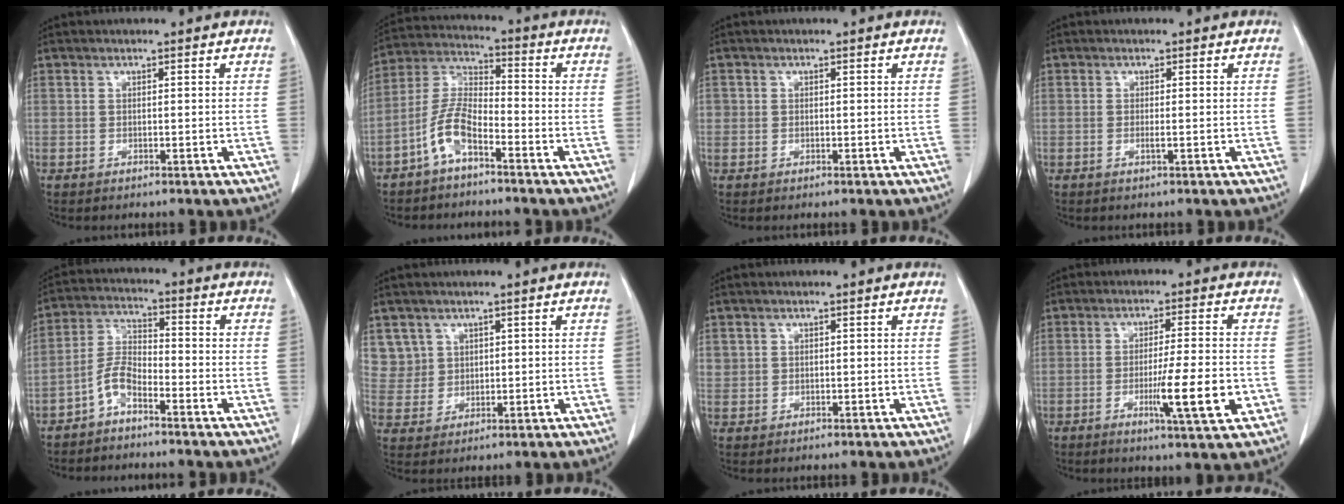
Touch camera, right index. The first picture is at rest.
{"total": 7.5, "force": [-4.5, 2.2, 5.6], "torque": [-0.134, 0.013, -0.092]}
{"total": 0.9, "force": [0.1, 0.9, 0.1], "torque": [0.008, 0.004, -0.001]}
{"total": 0.8, "force": [-0.2, -0.1, 0.8], "torque": [-0.017, -0.002, -0.004]}
{"total": 4.9, "force": [-3.5, 1.6, 3.1], "torque": [-0.074, 0.011, -0.072]}
{"total": 5.2, "force": [2.8, 4.4, -0.5], "torque": [0.020, 0.006, 0.062]}
{"total": 1.7, "force": [0.6, 1.5, 0.2], "torque": [0.011, 0.007, 0.009]}
{"total": 8.9, "force": [-2.6, 0.2, 8.5], "torque": [-0.133, -0.014, -0.039]}